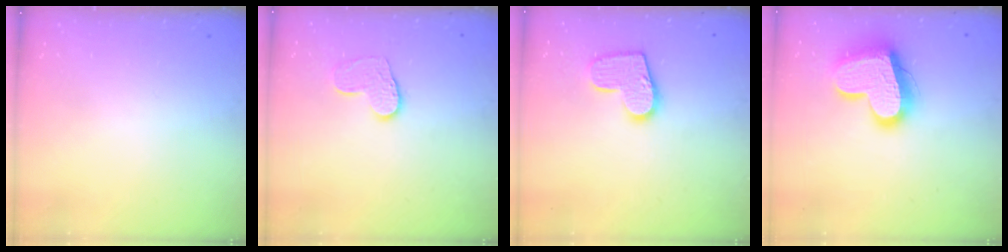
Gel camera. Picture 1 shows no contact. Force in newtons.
{"total": 8.8, "press": 8.8, "slide": 0.7}
{"total": 12.0, "press": 11.9, "slide": 0.7}
{"total": 18.7, "press": 18.6, "slide": 1.6}